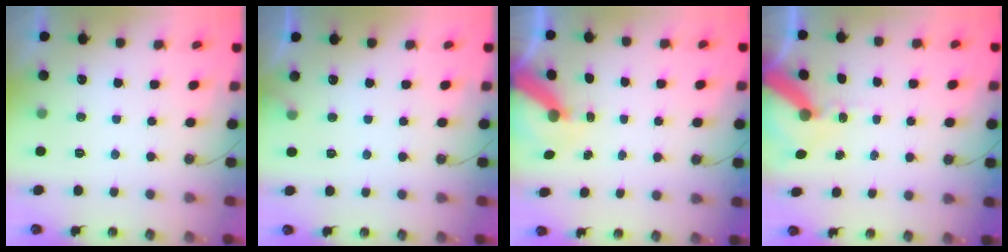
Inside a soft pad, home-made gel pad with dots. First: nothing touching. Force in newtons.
{"total": 3.6, "press": 3.6, "slide": 0.2}
{"total": 8.3, "press": 8.2, "slide": 0.7}
{"total": 10.2, "press": 10.1, "slide": 1.4}